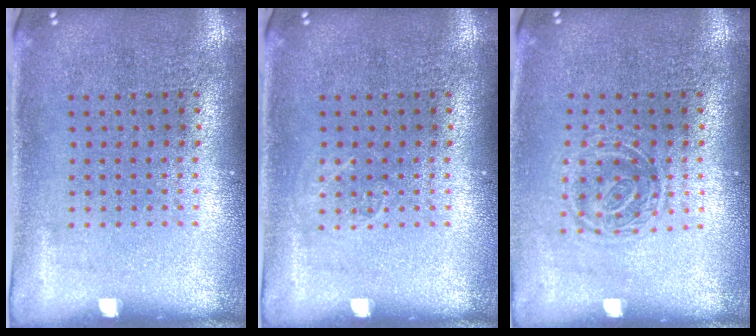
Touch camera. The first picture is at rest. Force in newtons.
{"total": 0.8, "press": 0.8, "slide": 0.0}
{"total": 1.2, "press": 1.0, "slide": 0.7}